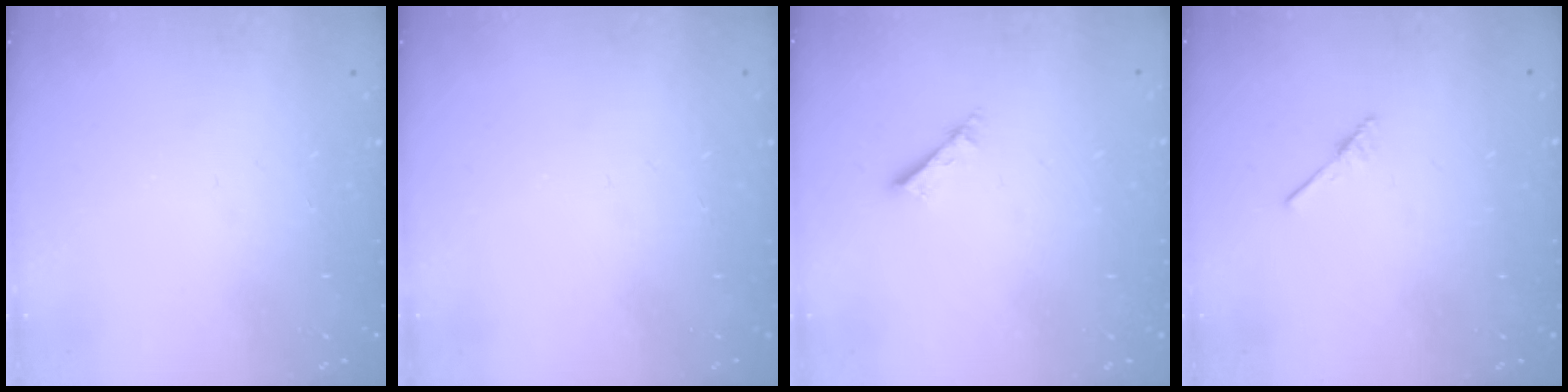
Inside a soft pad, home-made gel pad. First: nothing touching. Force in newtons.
{"total": 0.0}
{"total": 2.5, "press": 2.5, "slide": 0.1}
{"total": 2.5, "press": 2.4, "slide": 0.3}